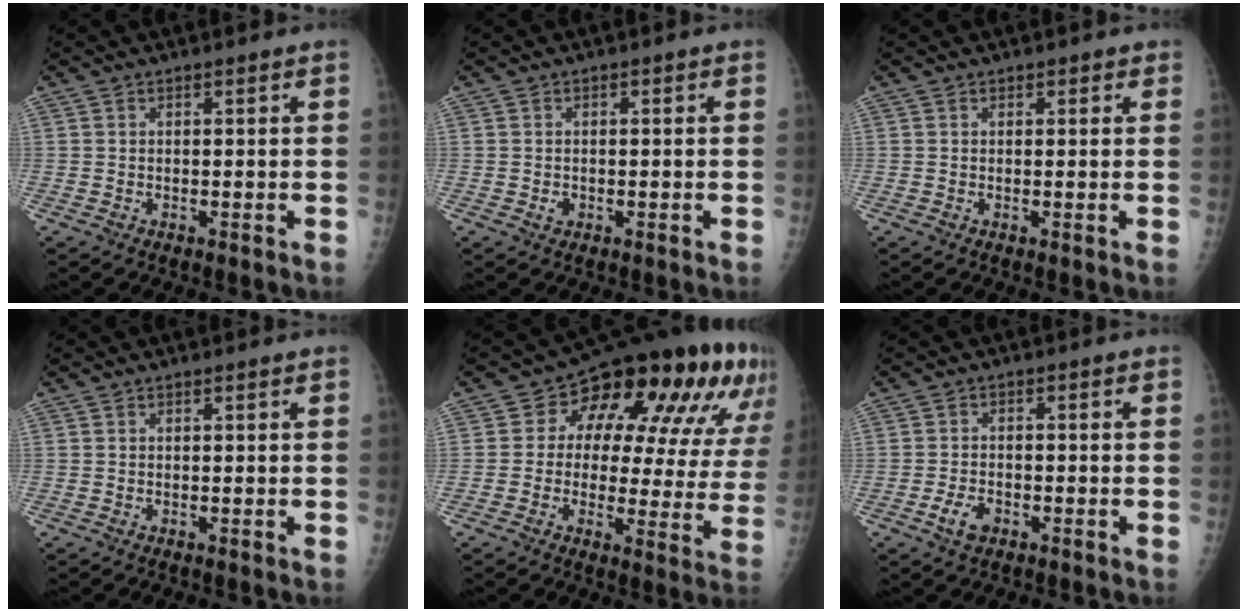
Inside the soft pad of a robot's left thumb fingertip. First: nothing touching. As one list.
[{"total": 1.3, "force": [-0.4, 1.1, 0.5], "torque": [-0.002, 0.003, -0.006]}, {"total": 0.9, "force": [0.5, 0.6, 0.4], "torque": [0.006, -0.001, 0.003]}, {"total": 0.0}, {"total": 23.7, "force": [10.1, 11.8, 17.9], "torque": [-0.198, 0.008, 0.132]}, {"total": 4.0, "force": [-2.1, 2.5, 2.3], "torque": [-0.038, 0.012, -0.037]}]